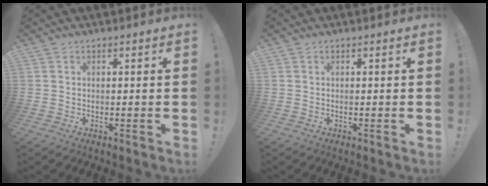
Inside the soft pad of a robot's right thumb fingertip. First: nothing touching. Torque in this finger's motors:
{"motor_torque": [0.00, 0.00, -0.05, 0.06, 0.02]}